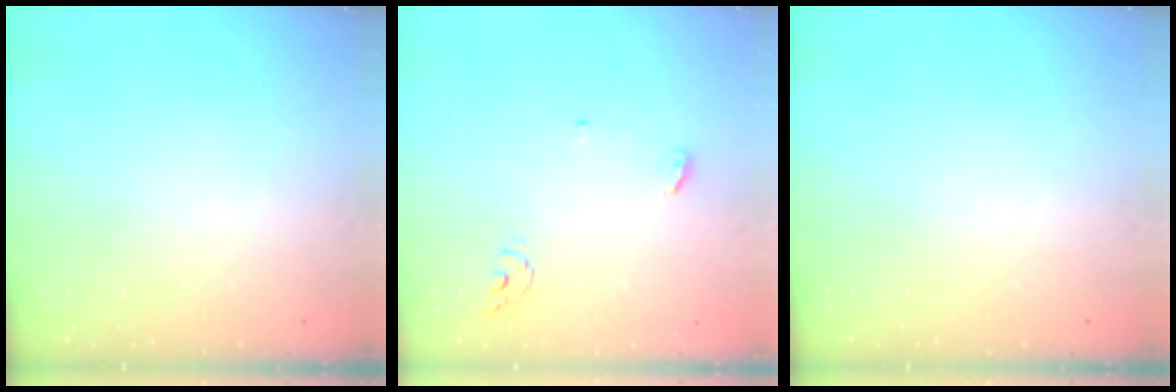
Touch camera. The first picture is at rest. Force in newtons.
{"total": 3.8, "press": 3.8, "slide": 0.3}
{"total": 0.0}